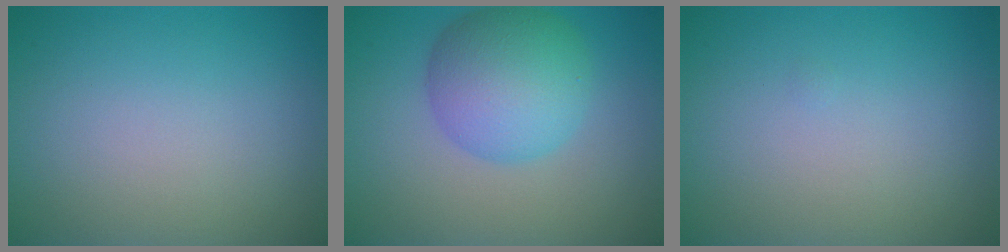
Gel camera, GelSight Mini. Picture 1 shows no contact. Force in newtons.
{"total": 6.8, "press": 6.8, "slide": 0.1}
{"total": 0.0}